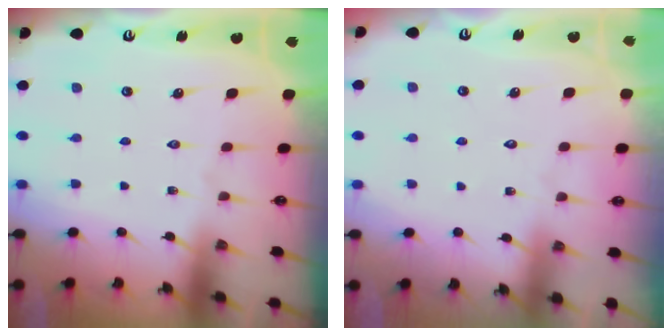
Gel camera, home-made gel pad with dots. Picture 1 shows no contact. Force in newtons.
{"total": 2.8, "press": 2.8, "slide": 0.4}